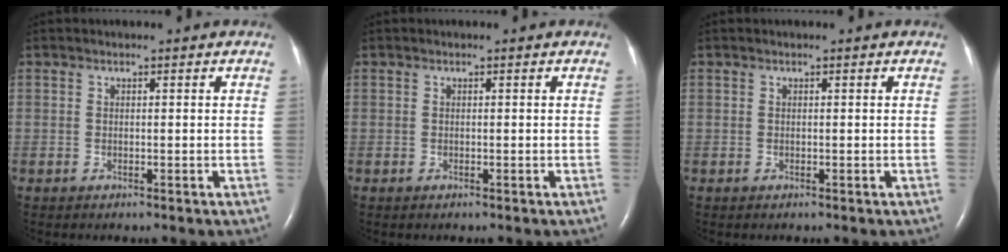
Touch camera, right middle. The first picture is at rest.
{"total": 0.0}
{"total": 0.0}